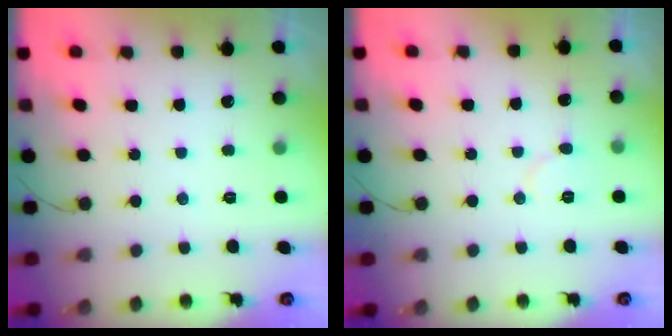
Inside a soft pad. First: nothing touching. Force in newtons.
{"total": 4.7, "press": 4.6, "slide": 0.4}